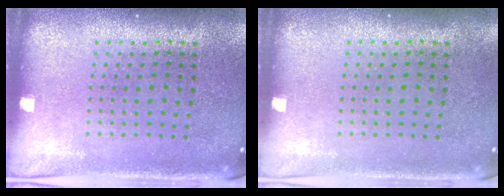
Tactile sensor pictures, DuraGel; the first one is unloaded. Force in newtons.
{"total": 0.0}